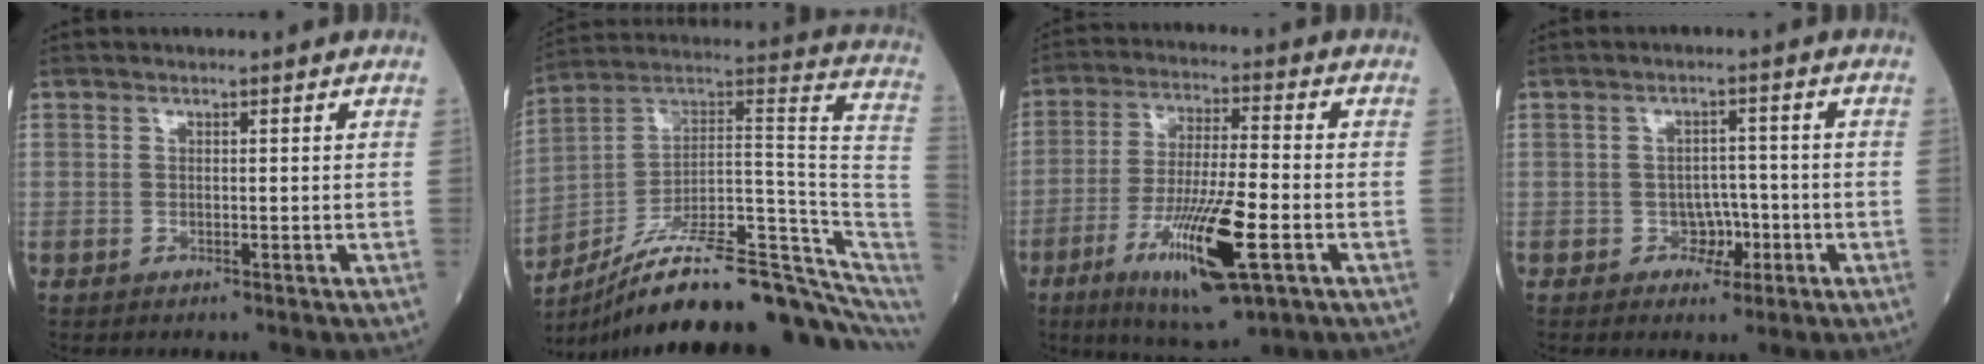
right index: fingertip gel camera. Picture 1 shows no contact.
{"total": 25.5, "force": [-18.6, 3.9, 17.1], "torque": [-0.171, 0.054, -0.283]}
{"total": 14.5, "force": [-5.8, 2.0, 13.1], "torque": [-0.248, -0.024, -0.095]}
{"total": 3.5, "force": [-1.5, 2.6, 1.9], "torque": [-0.017, 0.009, -0.021]}